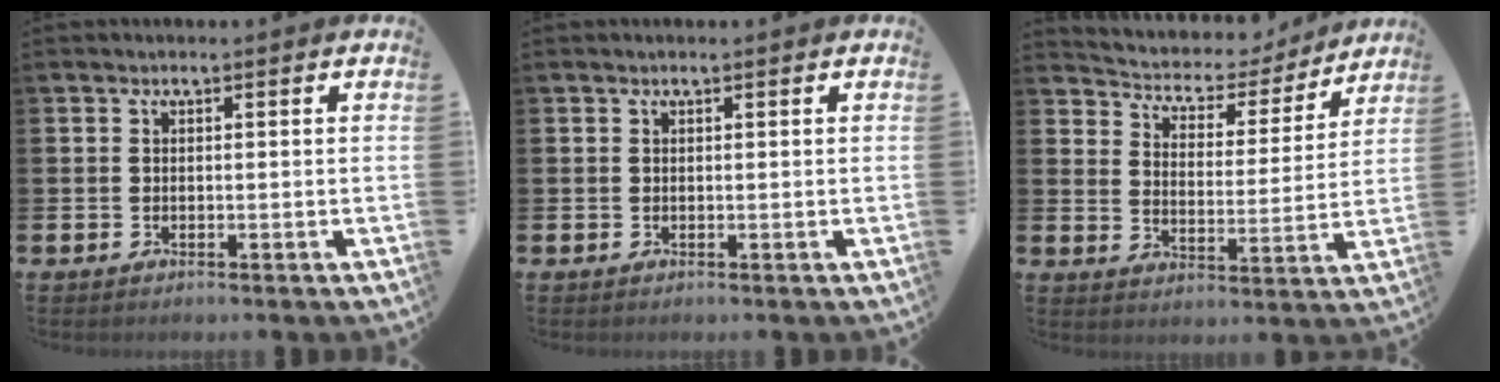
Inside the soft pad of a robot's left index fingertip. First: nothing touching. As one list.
[{"total": 0.0}, {"total": 4.9, "force": [4.4, 2.0, 0.4], "torque": [-0.044, -0.037, 0.071]}]